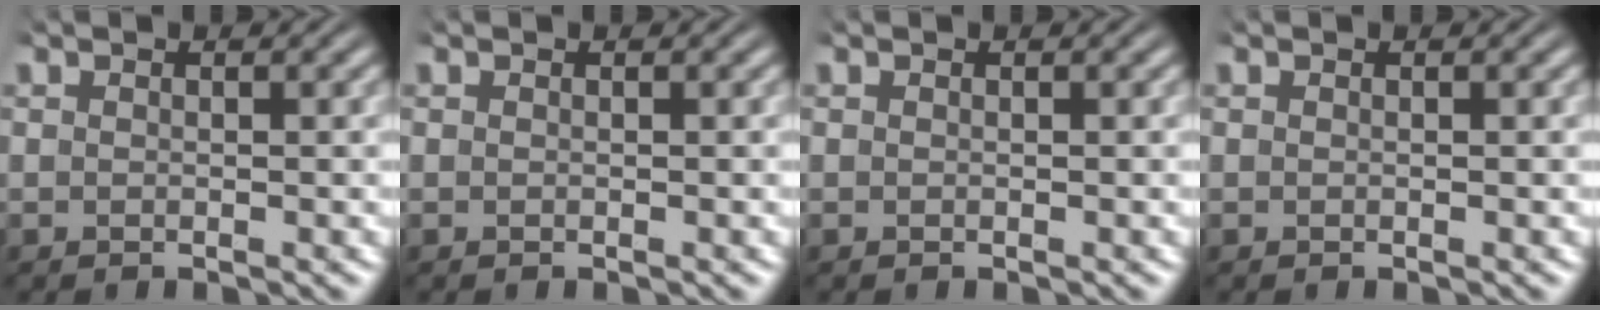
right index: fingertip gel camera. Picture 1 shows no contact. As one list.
[{"total": 0.0}, {"total": 0.0}, {"total": 0.0}]